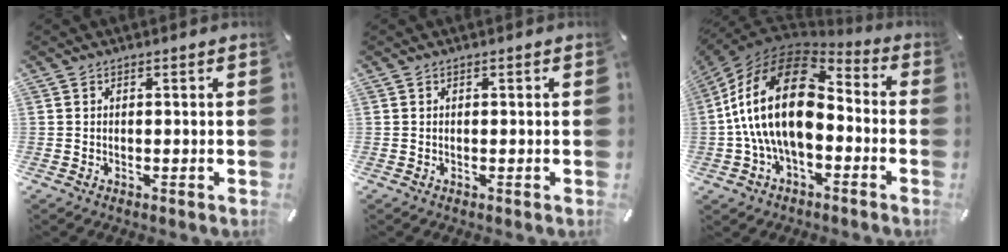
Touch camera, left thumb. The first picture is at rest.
{"total": 0.0}
{"total": 23.4, "force": [-0.4, 13.9, 18.8], "torque": [-0.386, 0.023, -0.008]}